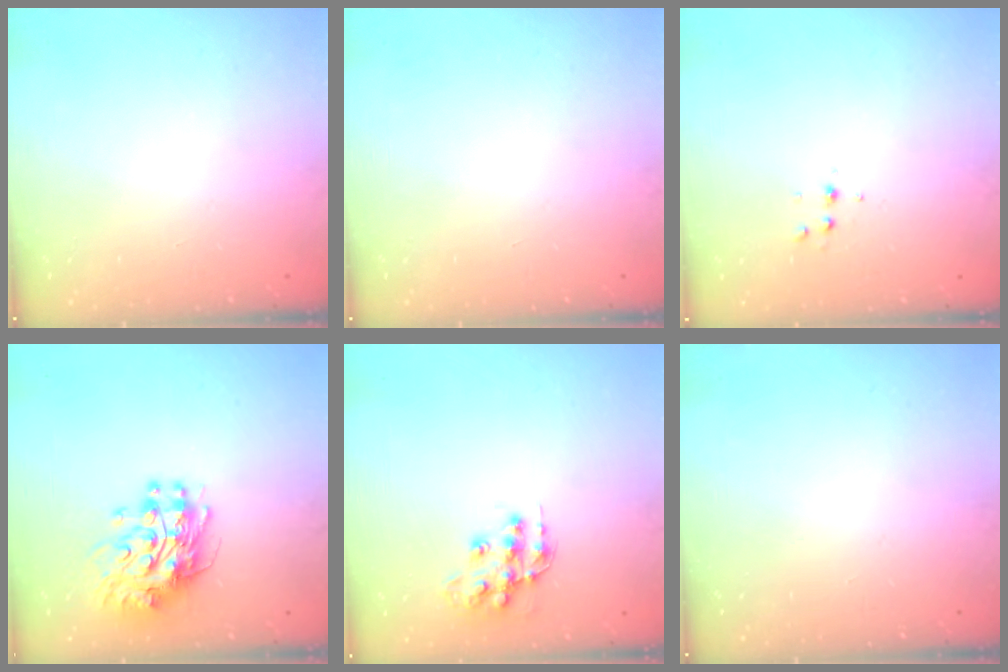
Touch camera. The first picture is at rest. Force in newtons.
{"total": 0.0}
{"total": 4.1, "press": 4.0, "slide": 1.1}
{"total": 11.2, "press": 11.2, "slide": 0.9}
{"total": 13.0, "press": 13.0, "slide": 1.0}
{"total": 0.0}